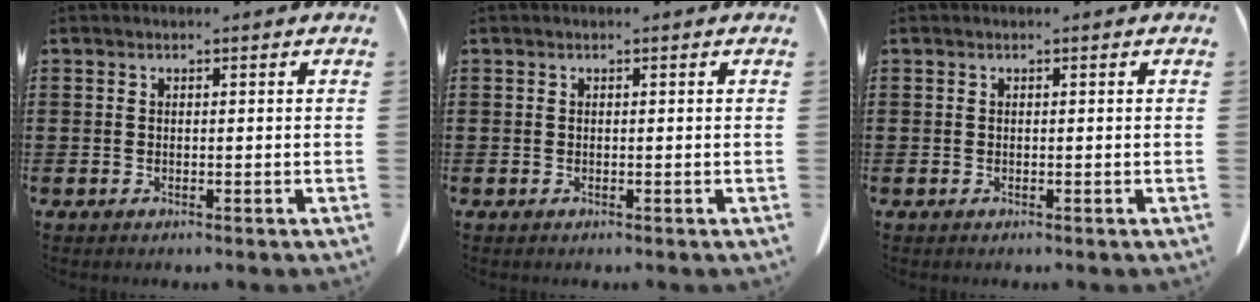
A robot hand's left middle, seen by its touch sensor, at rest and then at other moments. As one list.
[{"total": 0.0}, {"total": 0.0}]